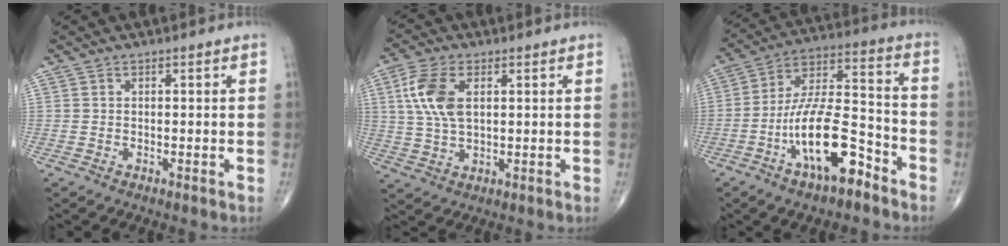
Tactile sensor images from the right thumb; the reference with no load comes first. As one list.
[{"total": 9.0, "force": [2.3, 4.7, 7.3], "torque": [-0.162, 0.002, 0.047]}, {"total": 16.5, "force": [-8.2, 6.1, 12.9], "torque": [-0.227, 0.064, -0.146]}]